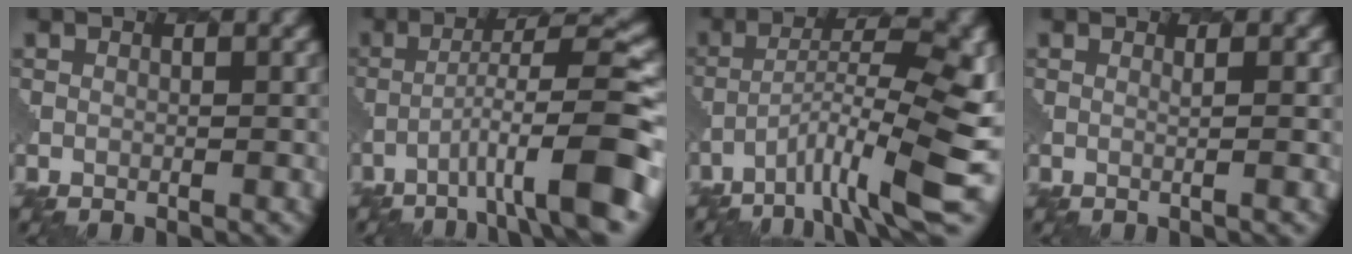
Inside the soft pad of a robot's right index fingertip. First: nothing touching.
{"total": 9.0, "force": [-3.9, 1.1, 8.1], "torque": [-0.121, 0.021, -0.064]}
{"total": 8.7, "force": [-4.1, 1.5, 7.5], "torque": [-0.128, 0.010, -0.073]}
{"total": 1.0, "force": [0.4, 0.2, 0.8], "torque": [-0.010, -0.003, -0.002]}